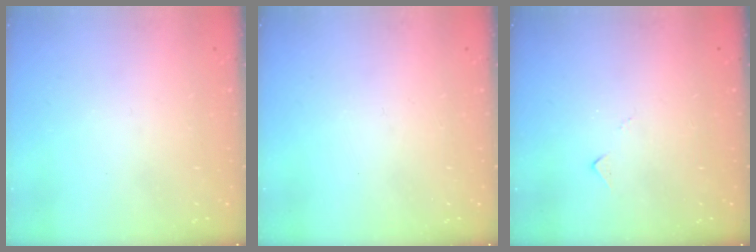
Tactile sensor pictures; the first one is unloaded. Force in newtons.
{"total": 0.0}
{"total": 5.6, "press": 5.6, "slide": 0.3}